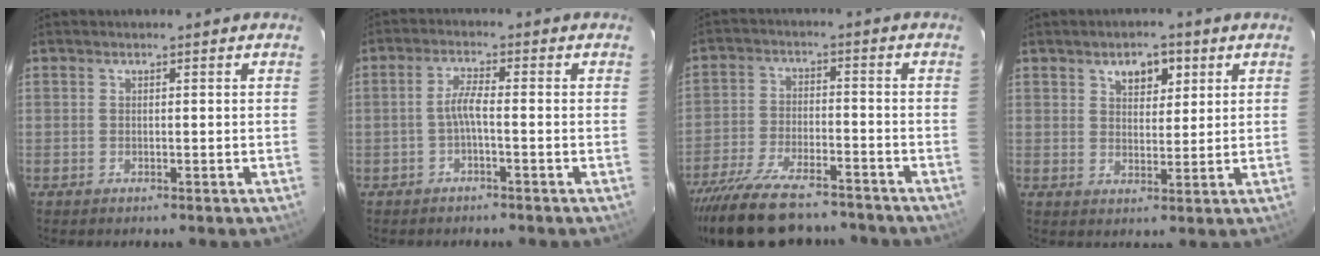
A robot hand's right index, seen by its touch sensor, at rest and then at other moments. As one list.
[{"total": 2.9, "force": [-1.2, 0.1, 2.6], "torque": [-0.056, 0.005, -0.023]}, {"total": 18.7, "force": [-15.6, 6.1, 8.3], "torque": [-0.178, -0.020, -0.245]}, {"total": 5.4, "force": [2.8, 3.1, 3.4], "torque": [-0.048, 0.009, 0.048]}]